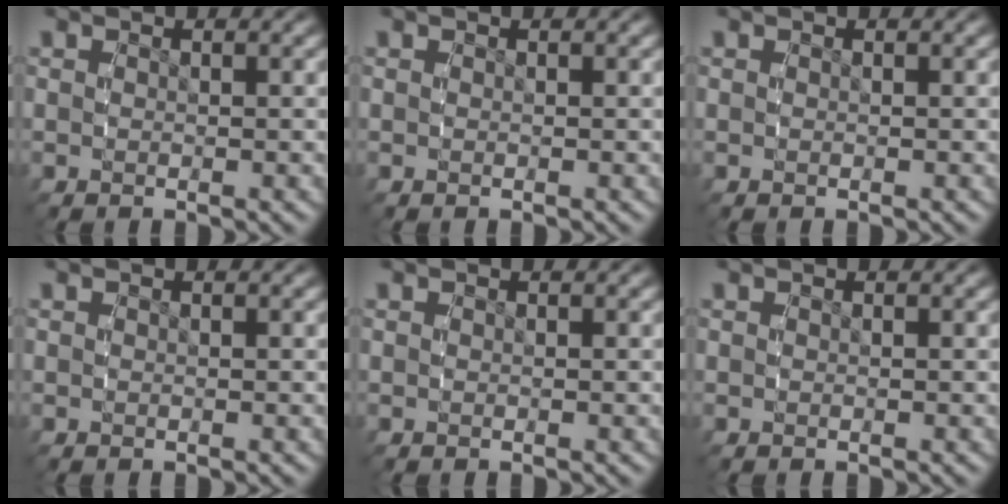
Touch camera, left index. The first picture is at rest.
{"total": 0.0}
{"total": 0.0}
{"total": 0.0}
{"total": 0.0}
{"total": 0.0}